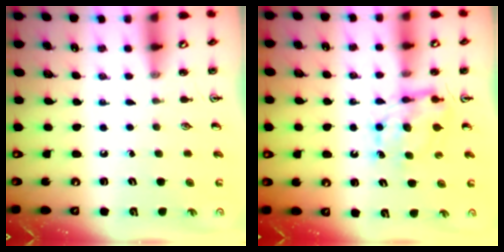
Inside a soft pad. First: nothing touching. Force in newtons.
{"total": 7.3, "press": 7.3, "slide": 0.2}